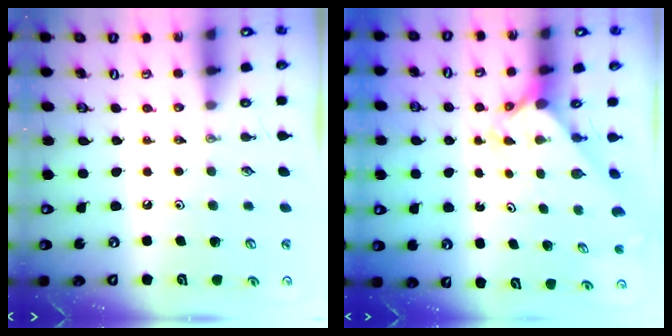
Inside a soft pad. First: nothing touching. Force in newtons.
{"total": 2.4, "press": 2.4, "slide": 0.3}